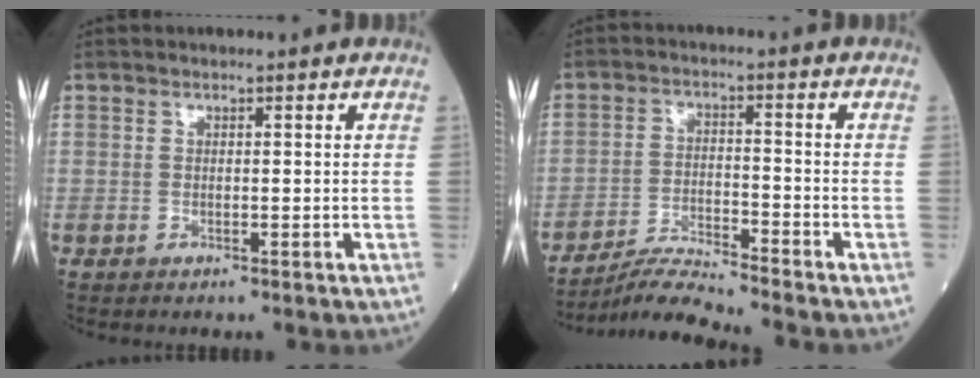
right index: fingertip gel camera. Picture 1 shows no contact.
{"total": 5.9, "force": [-5.6, -1.9, 0.6], "torque": [-0.020, -0.016, -0.104]}